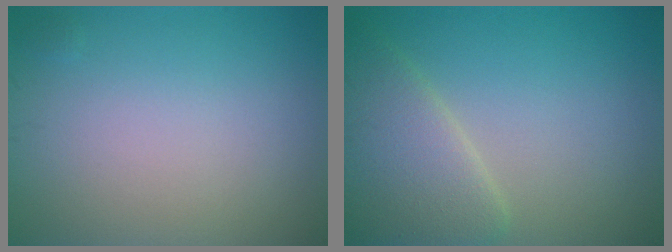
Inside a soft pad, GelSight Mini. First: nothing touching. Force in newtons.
{"total": 5.2, "press": 5.2, "slide": 0.3}